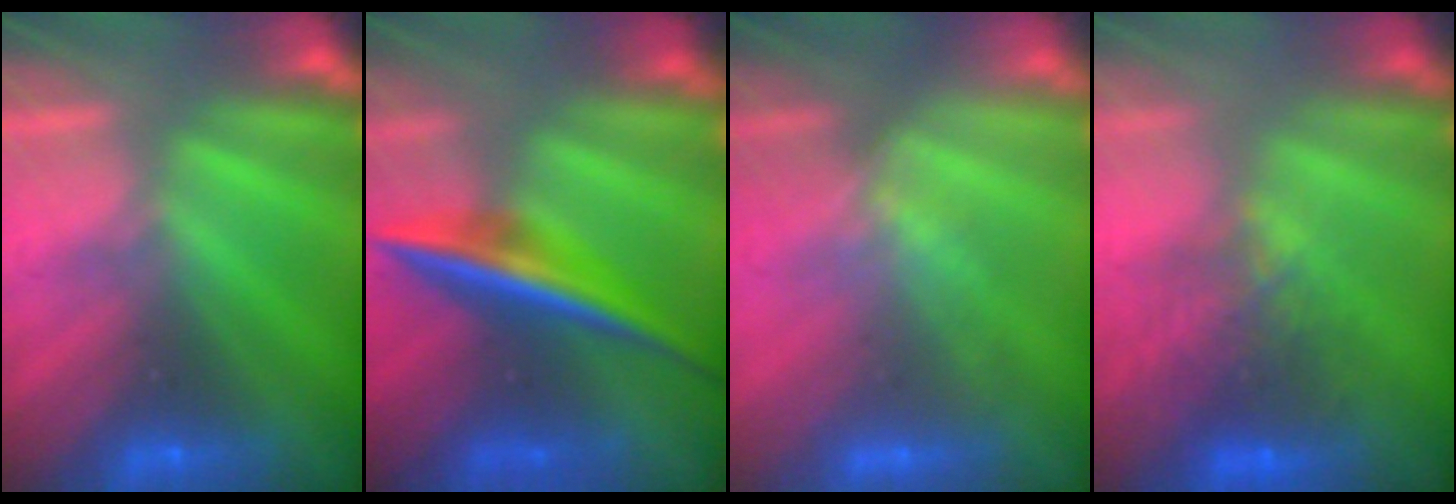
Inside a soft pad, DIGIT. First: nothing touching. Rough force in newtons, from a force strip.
{"total": 7.6}
{"total": 1.7}
{"total": 7.8}